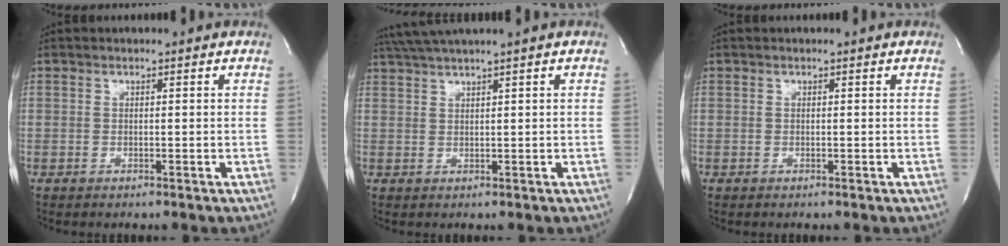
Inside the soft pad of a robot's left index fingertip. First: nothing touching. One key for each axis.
{"total": 4.0, "fx": 3.1, "fy": -1.3, "fz": 2.1, "tx": -0.048, "ty": 0.013, "tz": 0.067}
{"total": 0.0}